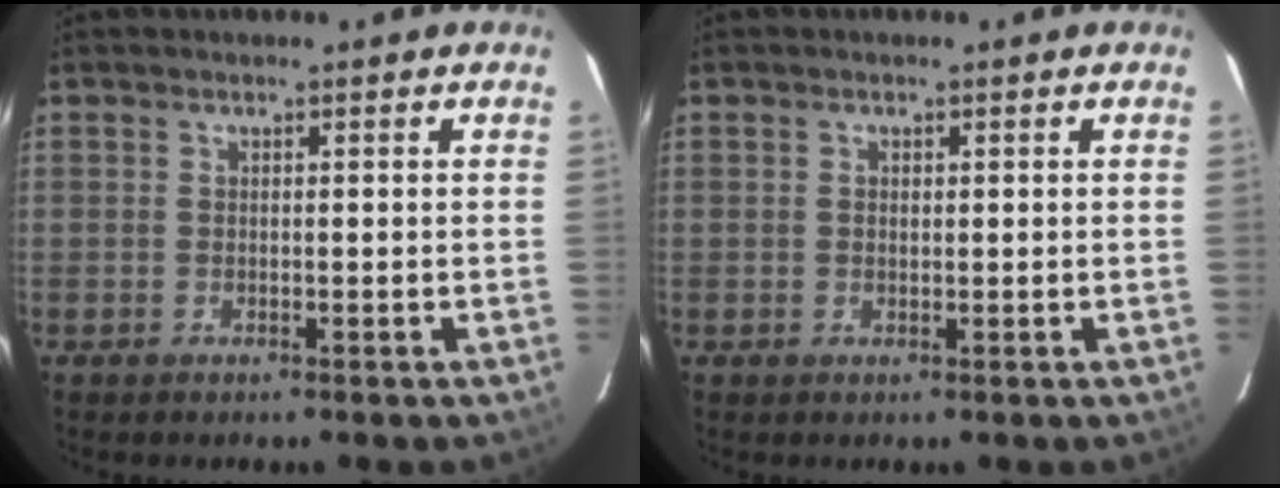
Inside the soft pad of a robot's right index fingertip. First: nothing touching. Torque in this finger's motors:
{"motor_torque": [0.12, 0.19, -0.05, 0.00]}